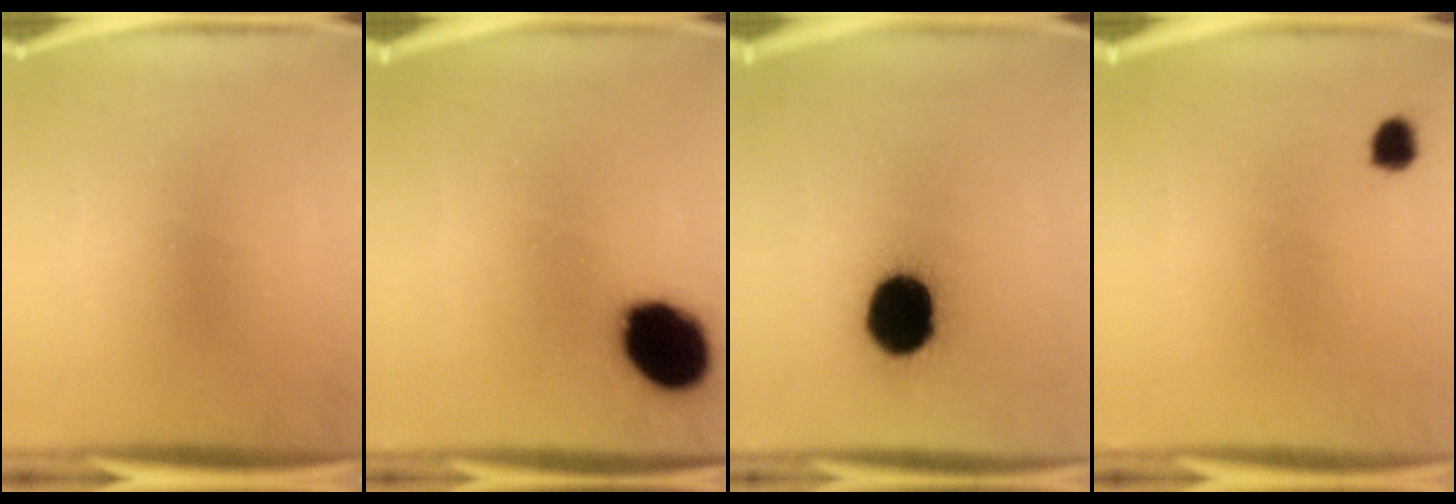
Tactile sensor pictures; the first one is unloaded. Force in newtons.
{"total": 16.9}
{"total": 18.8}
{"total": 2.4}